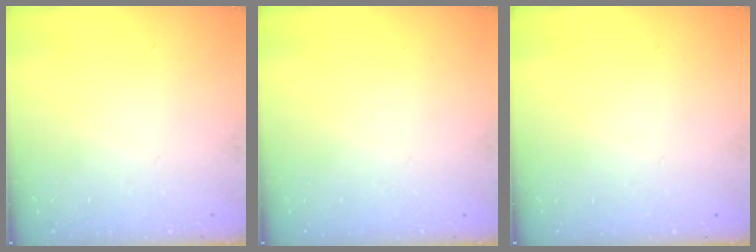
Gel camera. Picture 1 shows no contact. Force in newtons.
{"total": 0.0}
{"total": 0.0}